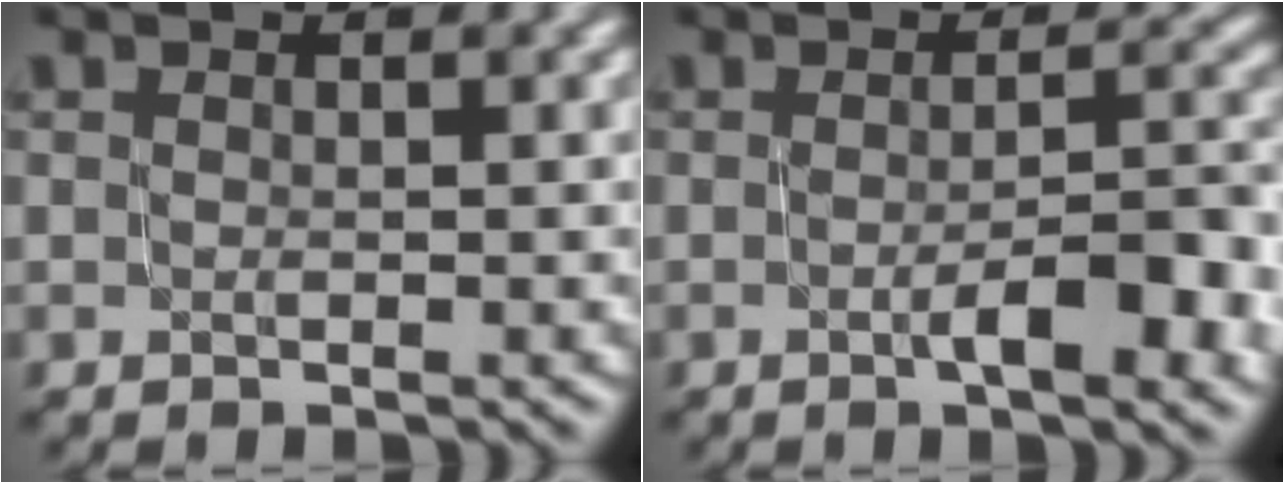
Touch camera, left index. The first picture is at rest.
{"total": 6.0, "force": [-1.6, 1.5, 5.6], "torque": [-0.080, 0.005, -0.021]}